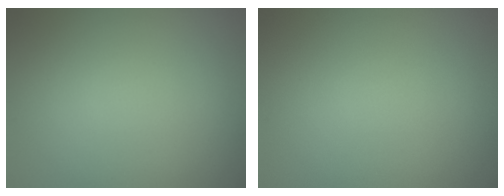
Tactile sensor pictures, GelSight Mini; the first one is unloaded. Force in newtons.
{"total": 0.0}